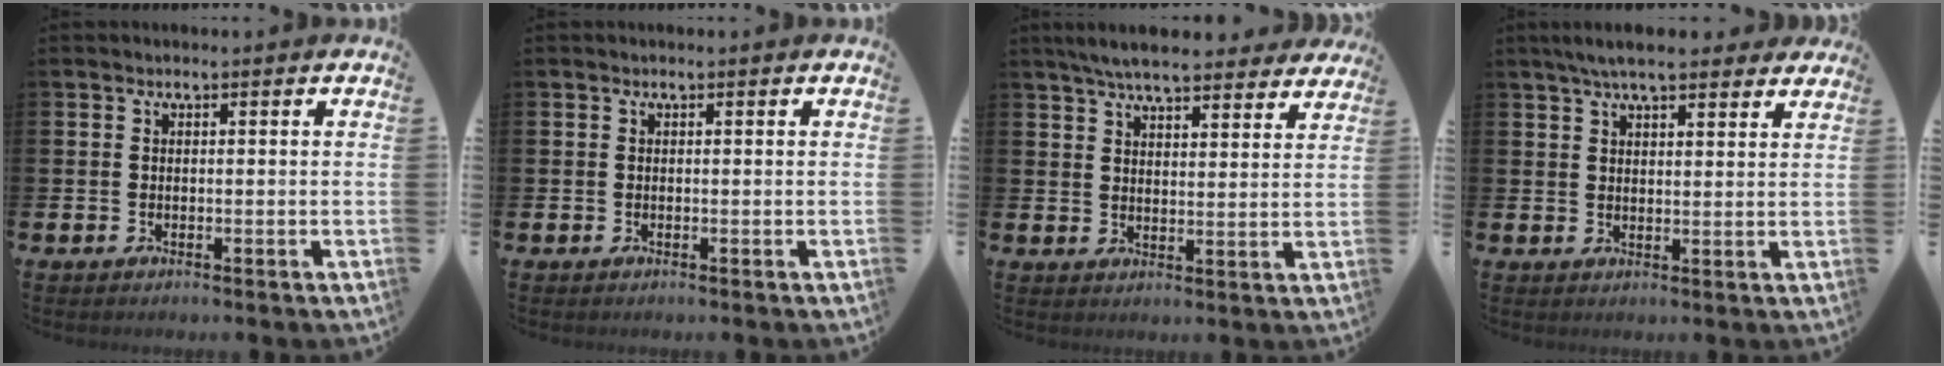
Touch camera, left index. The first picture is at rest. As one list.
[{"total": 0.0}, {"total": 6.7, "force": [6.3, 1.1, 2.0], "torque": [-0.048, -0.028, 0.112]}, {"total": 5.5, "force": [4.8, 1.2, 2.3], "torque": [-0.055, -0.009, 0.088]}]